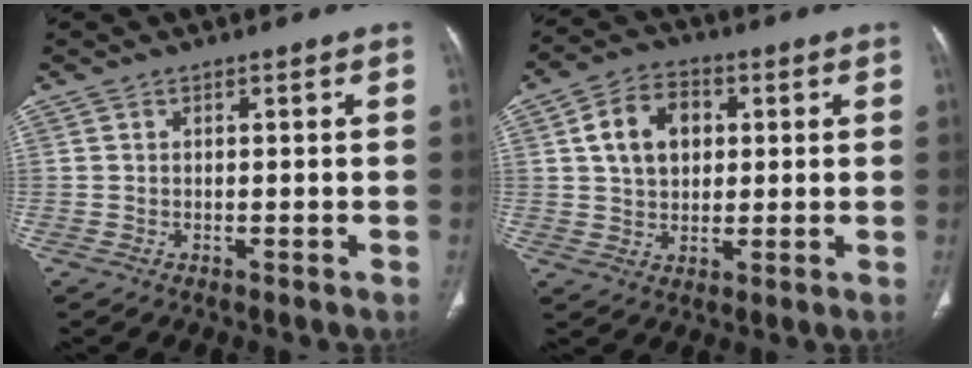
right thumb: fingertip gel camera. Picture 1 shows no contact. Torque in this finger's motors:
{"motor_torque": [-0.32, 0.64, 0.11, 0.19, 0.22]}